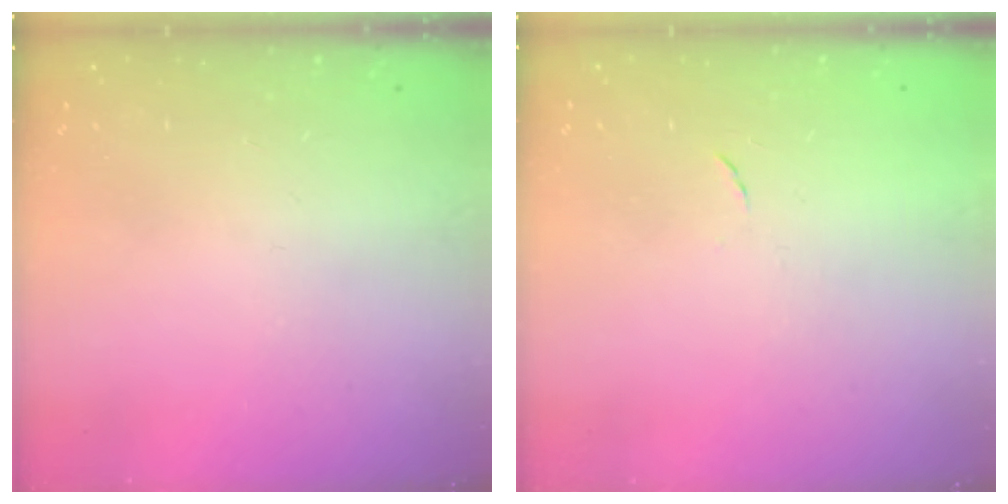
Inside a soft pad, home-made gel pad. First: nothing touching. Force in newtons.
{"total": 4.2, "press": 4.2, "slide": 0.5}